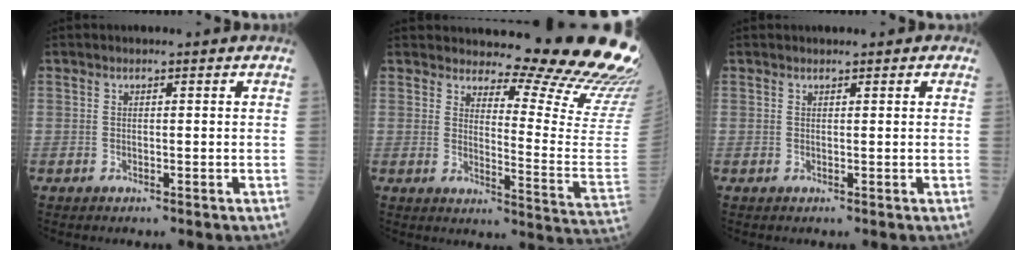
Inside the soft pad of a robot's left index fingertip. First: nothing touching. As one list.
[{"total": 20.1, "force": [18.6, 0.3, 7.6], "torque": [-0.105, -0.145, 0.211]}, {"total": 1.2, "force": [1.0, 0.4, 0.5], "torque": [-0.011, 0.011, 0.011]}]